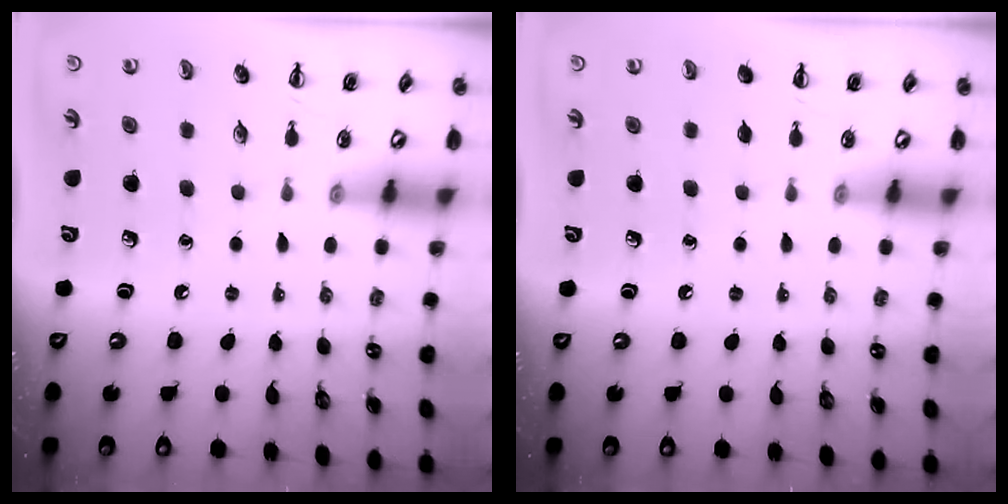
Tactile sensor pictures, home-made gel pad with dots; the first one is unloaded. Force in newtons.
{"total": 0.0}